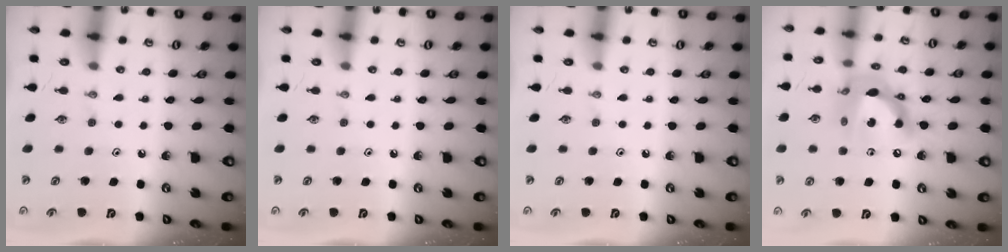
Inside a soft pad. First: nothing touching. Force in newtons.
{"total": 0.0}
{"total": 0.0}
{"total": 15.0, "press": 14.9, "slide": 1.2}